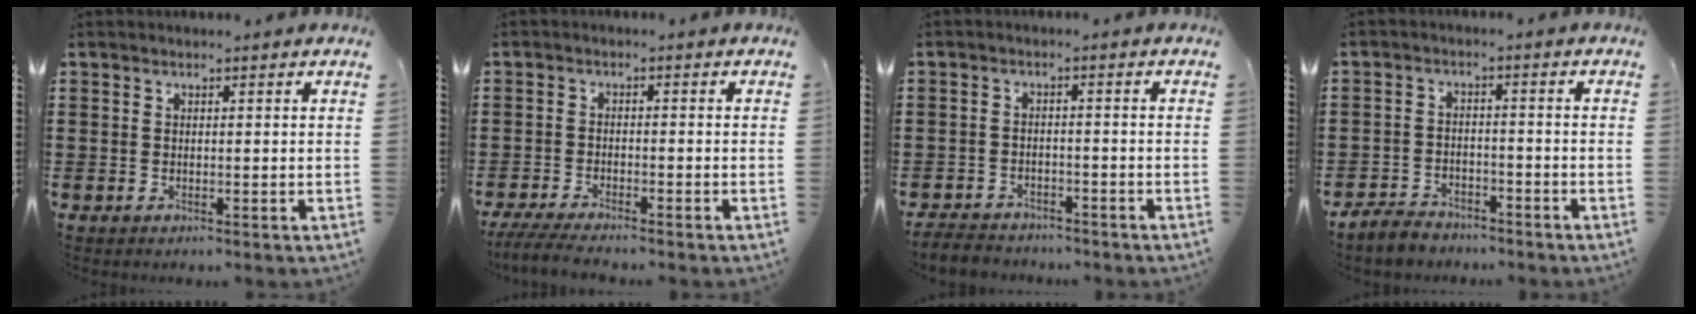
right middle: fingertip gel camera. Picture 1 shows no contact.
{"total": 3.8, "force": [-3.5, 0.3, 1.3], "torque": [-0.036, -0.010, -0.073]}
{"total": 3.0, "force": [-2.9, 0.7, -0.1], "torque": [-0.004, -0.001, -0.063]}
{"total": 3.6, "force": [-3.4, 1.1, 0.3], "torque": [-0.017, 0.004, -0.073]}